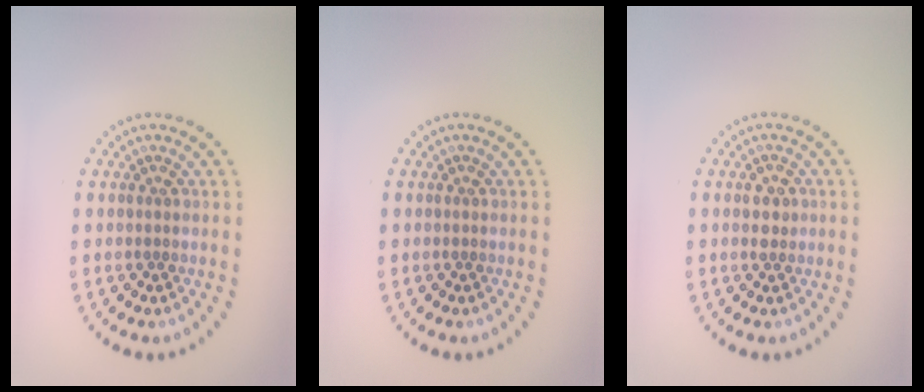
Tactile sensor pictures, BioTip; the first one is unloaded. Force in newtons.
{"total": 0.0}
{"total": 1.2, "press": 1.2, "slide": 0.1}